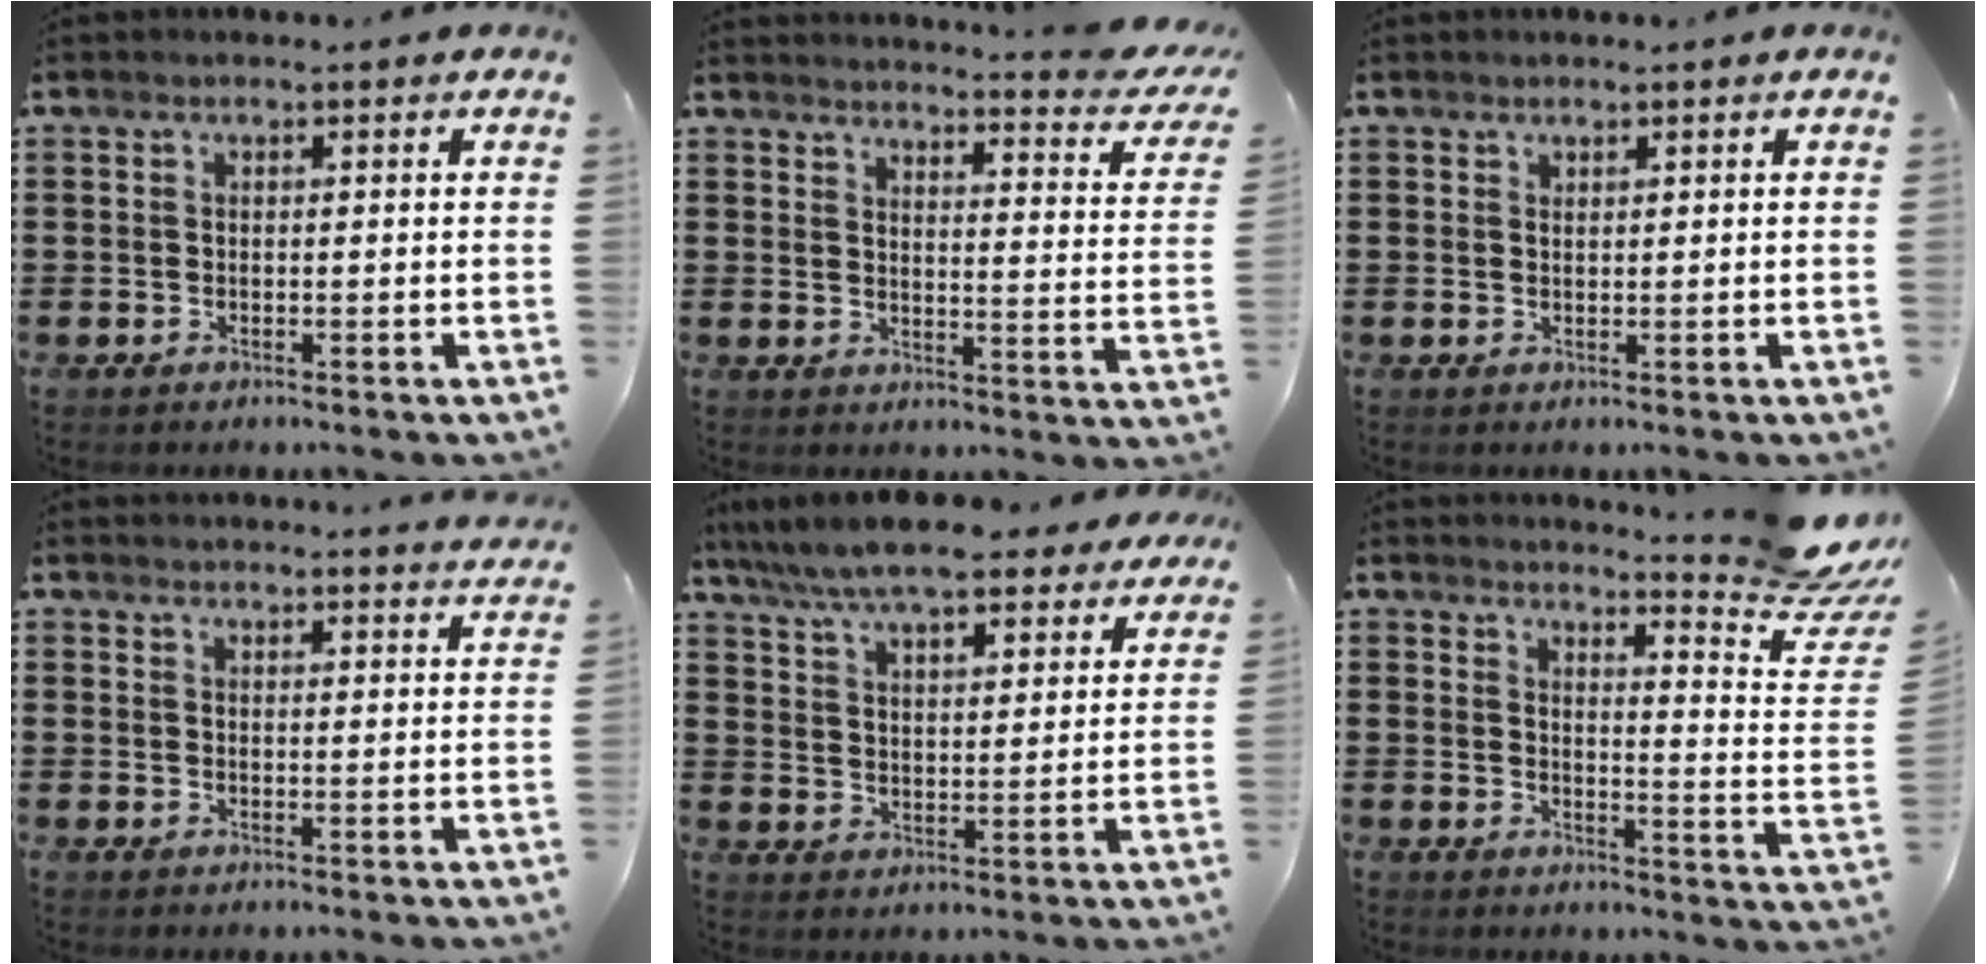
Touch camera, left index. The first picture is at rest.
{"total": 3.7, "force": [3.3, -0.5, 1.5], "torque": [-0.032, -0.034, 0.047]}
{"total": 0.7, "force": [0.7, 0.2, 0.2], "torque": [-0.005, 0.000, 0.014]}
{"total": 2.9, "force": [2.9, -0.3, 0.1], "torque": [-0.002, -0.015, 0.054]}
{"total": 8.4, "force": [7.7, 1.2, 3.2], "torque": [-0.093, -0.028, 0.139]}
{"total": 7.6, "force": [6.7, 0.1, 3.7], "torque": [-0.057, -0.061, 0.109]}